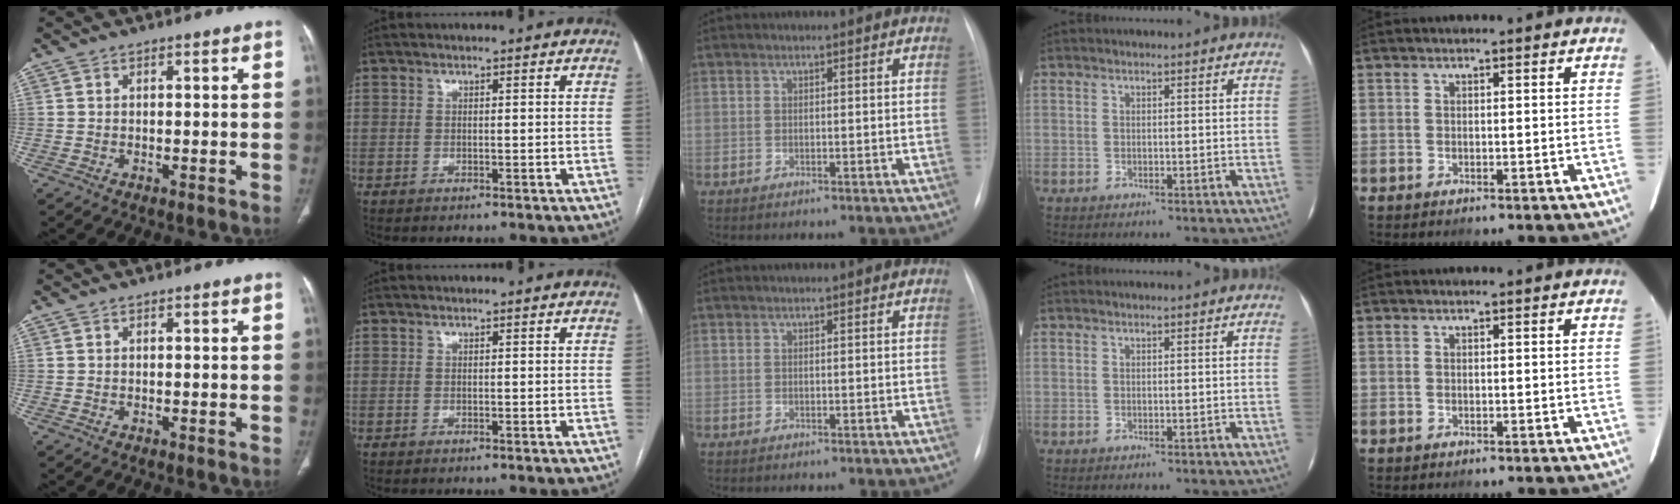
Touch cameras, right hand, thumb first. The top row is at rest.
{}